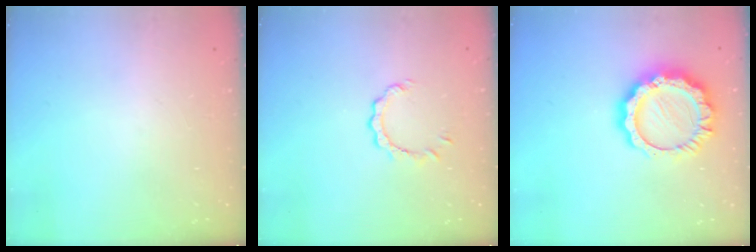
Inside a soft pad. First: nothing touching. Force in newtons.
{"total": 4.1, "press": 4.0, "slide": 0.4}
{"total": 14.6, "press": 14.6, "slide": 1.1}